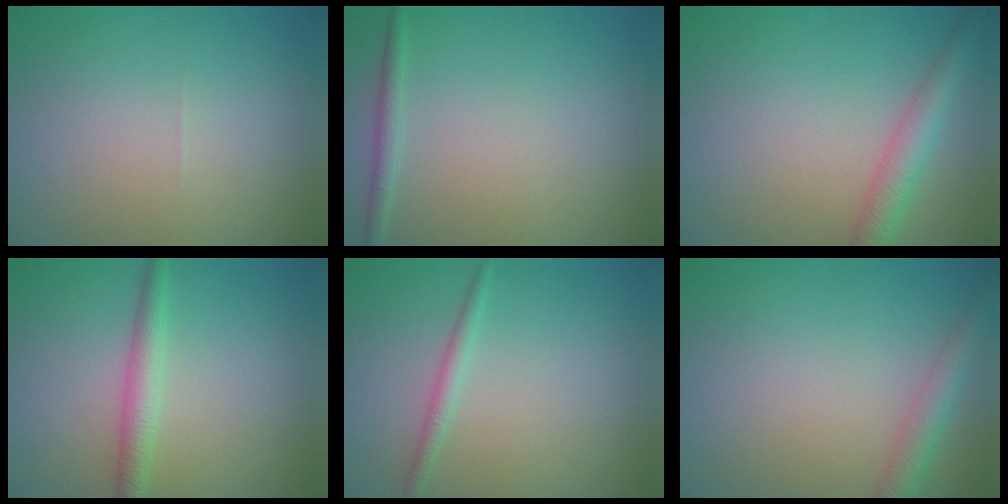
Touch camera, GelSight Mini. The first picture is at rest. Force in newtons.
{"total": 1.3, "press": 1.3, "slide": 0.1}
{"total": 3.4, "press": 3.4, "slide": 0.2}
{"total": 2.4, "press": 2.4, "slide": 0.0}
{"total": 1.3, "press": 1.3, "slide": 0.1}
{"total": 2.9, "press": 2.9, "slide": 0.1}